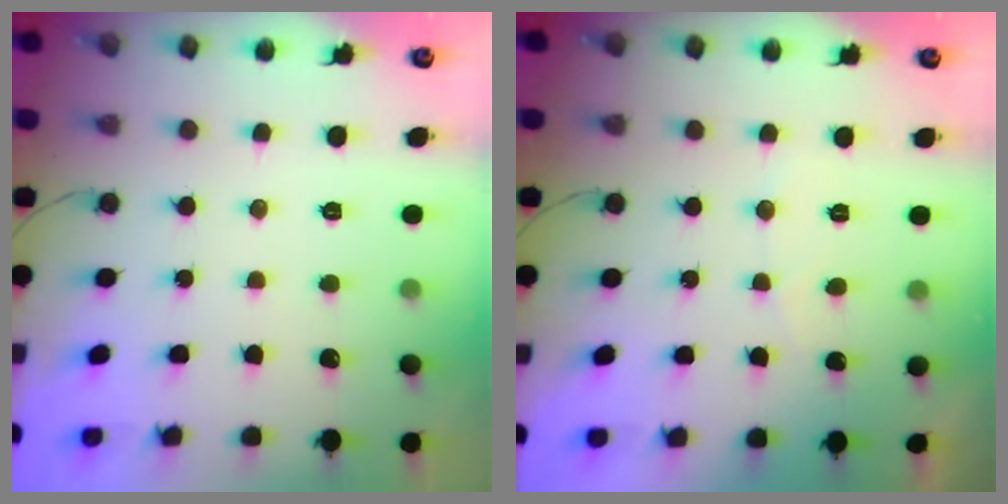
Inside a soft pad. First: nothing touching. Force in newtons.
{"total": 3.4, "press": 3.4, "slide": 0.2}